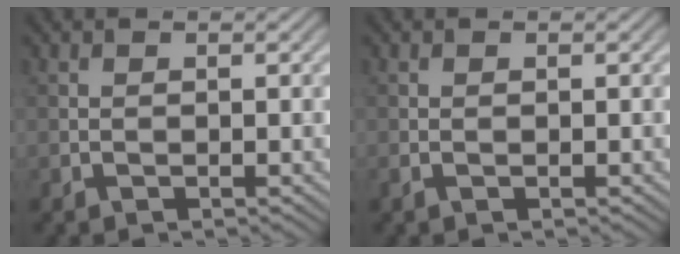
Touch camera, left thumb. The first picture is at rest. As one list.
[{"total": 0.5, "force": [-0.1, 0.2, 0.4], "torque": [-0.011, 0.000, -0.001]}]